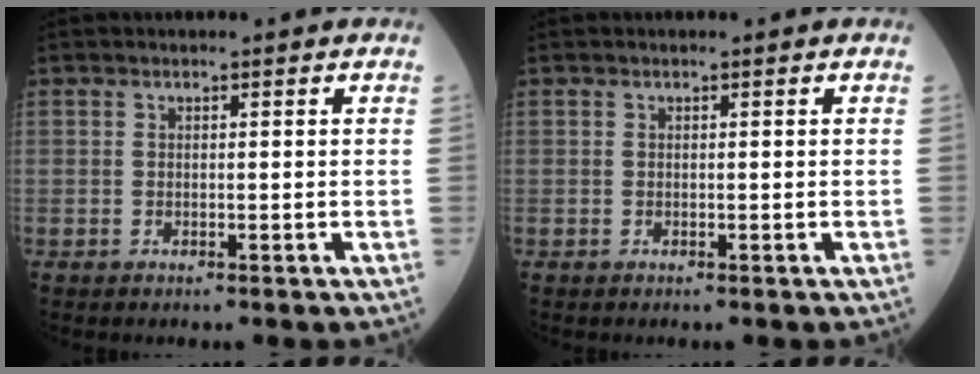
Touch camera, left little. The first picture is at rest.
{"total": 0.0}